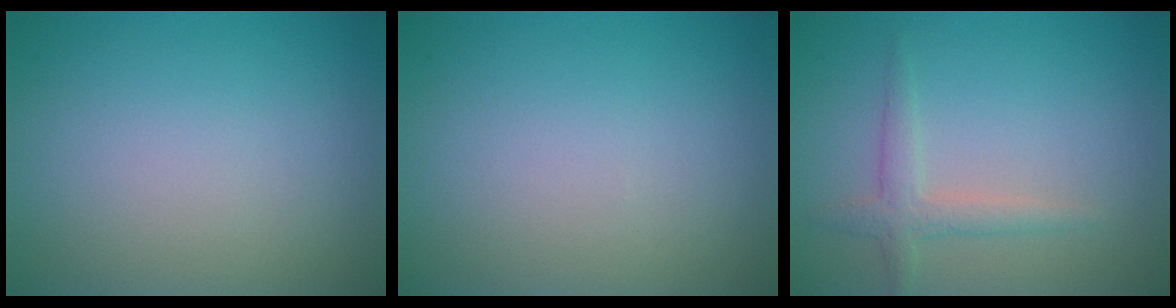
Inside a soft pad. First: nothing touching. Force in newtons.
{"total": 0.0}
{"total": 2.1, "press": 2.1, "slide": 0.1}